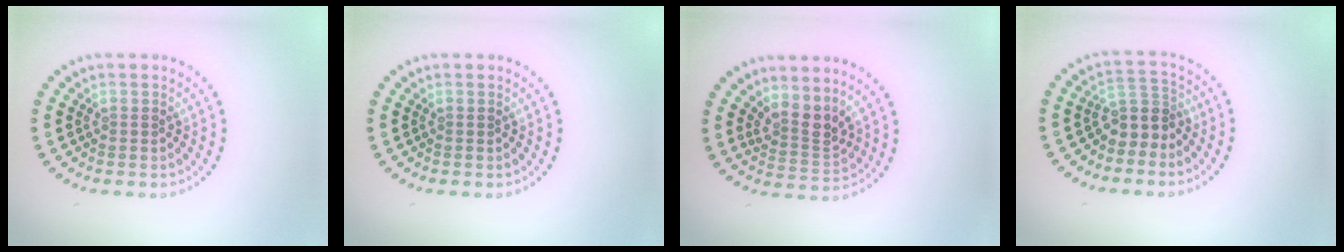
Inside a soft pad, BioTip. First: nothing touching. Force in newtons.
{"total": 0.0}
{"total": 2.8, "press": 2.0, "slide": 2.0}
{"total": 2.8, "press": 2.0, "slide": 2.0}